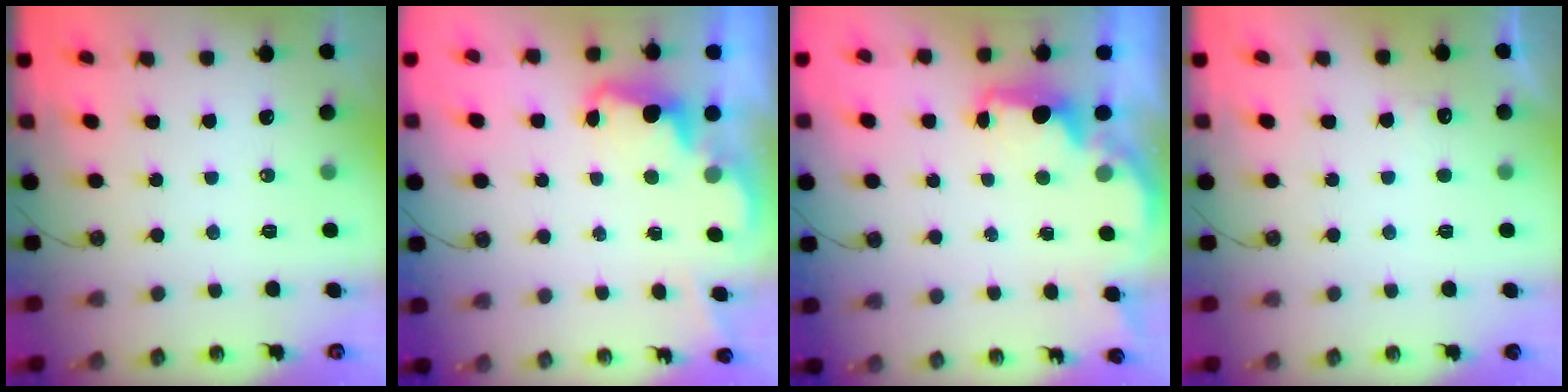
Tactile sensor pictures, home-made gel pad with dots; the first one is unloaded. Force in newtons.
{"total": 1.5, "press": 1.4, "slide": 0.7}
{"total": 2.5, "press": 2.3, "slide": 0.8}
{"total": 5.1, "press": 4.9, "slide": 1.2}